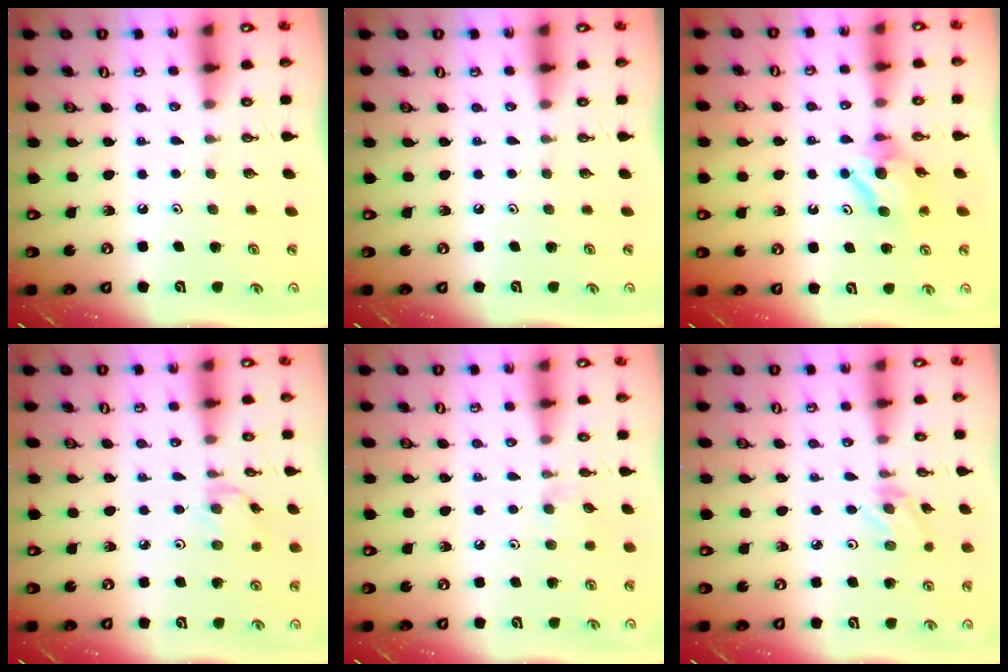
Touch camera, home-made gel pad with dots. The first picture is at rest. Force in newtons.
{"total": 0.0}
{"total": 7.6, "press": 7.5, "slide": 0.6}
{"total": 0.7, "press": 0.6, "slide": 0.4}
{"total": 2.6, "press": 2.5, "slide": 0.4}
{"total": 2.1, "press": 2.0, "slide": 0.4}